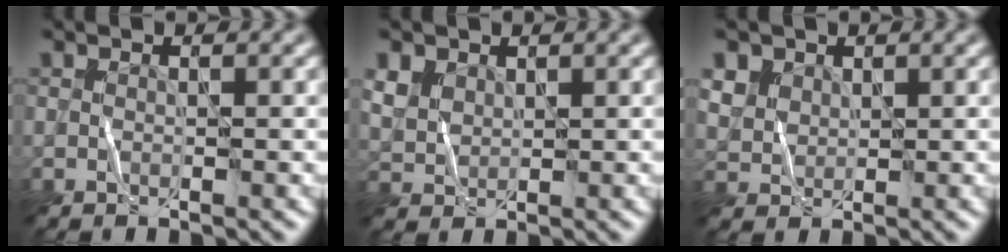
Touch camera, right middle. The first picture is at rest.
{"total": 2.1, "force": [1.4, 1.5, 0.4], "torque": [-0.026, 0.002, 0.031]}
{"total": 2.3, "force": [1.6, 1.6, 0.1], "torque": [-0.017, 0.004, 0.029]}